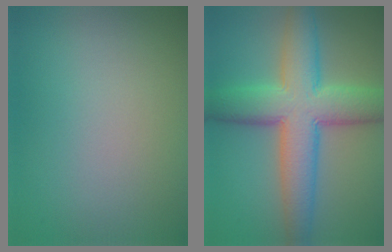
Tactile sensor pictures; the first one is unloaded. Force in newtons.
{"total": 9.3, "press": 9.3, "slide": 0.1}